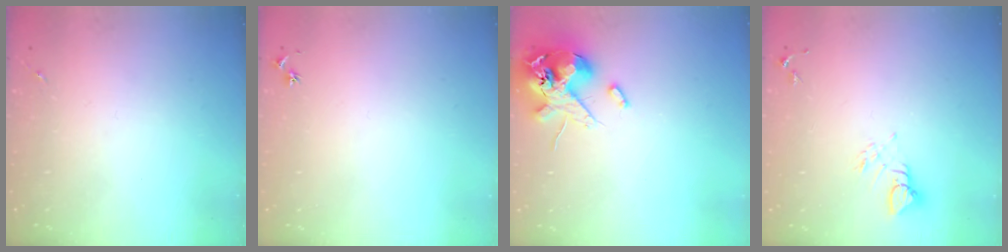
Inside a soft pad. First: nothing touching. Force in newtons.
{"total": 2.5, "press": 2.5, "slide": 0.3}
{"total": 14.1, "press": 13.9, "slide": 2.5}
{"total": 4.1, "press": 4.1, "slide": 0.2}